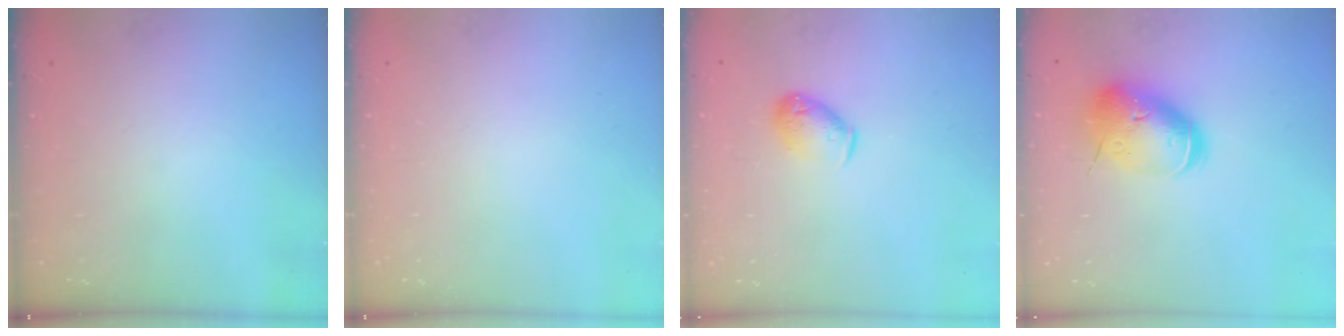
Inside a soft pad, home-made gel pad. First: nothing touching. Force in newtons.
{"total": 0.0}
{"total": 7.5, "press": 7.5, "slide": 0.8}
{"total": 15.6, "press": 15.4, "slide": 2.4}